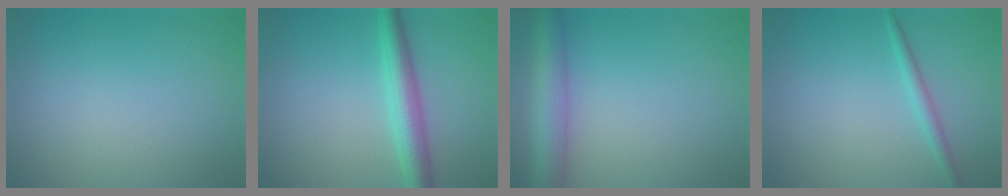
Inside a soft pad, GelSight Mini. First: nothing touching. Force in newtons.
{"total": 4.0, "press": 4.0, "slide": 0.1}
{"total": 5.4, "press": 5.4, "slide": 0.3}
{"total": 1.4, "press": 1.4, "slide": 0.1}